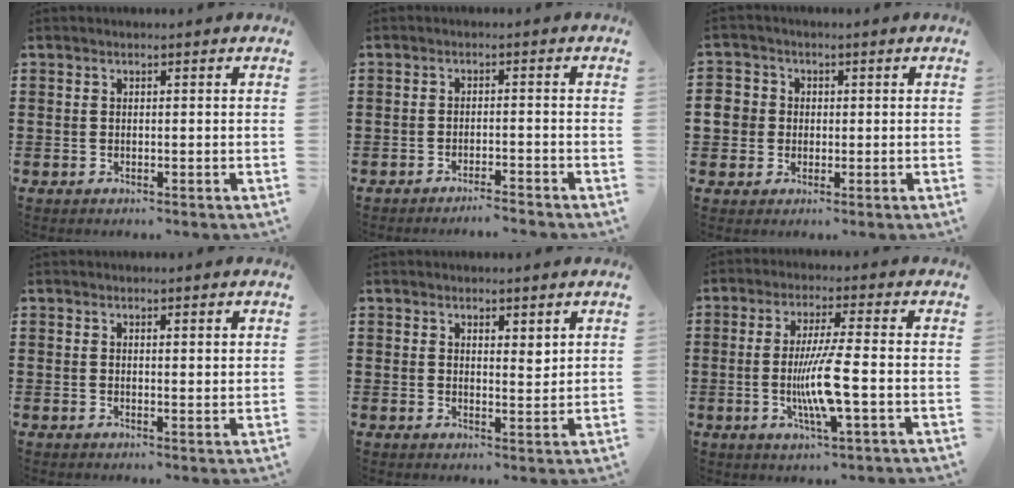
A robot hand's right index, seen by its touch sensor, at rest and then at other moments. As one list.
[{"total": 2.0, "force": [-1.9, -0.3, 0.4], "torque": [-0.008, 0.002, -0.040]}, {"total": 4.2, "force": [0.1, 4.0, 1.2], "torque": [-0.053, 0.008, -0.003]}, {"total": 0.9, "force": [0.8, 0.2, 0.4], "torque": [-0.009, 0.002, 0.015]}, {"total": 2.3, "force": [2.0, 1.0, 0.8], "torque": [-0.011, 0.004, 0.035]}, {"total": 7.9, "force": [-1.6, 0.4, 7.7], "torque": [-0.157, -0.019, -0.037]}]